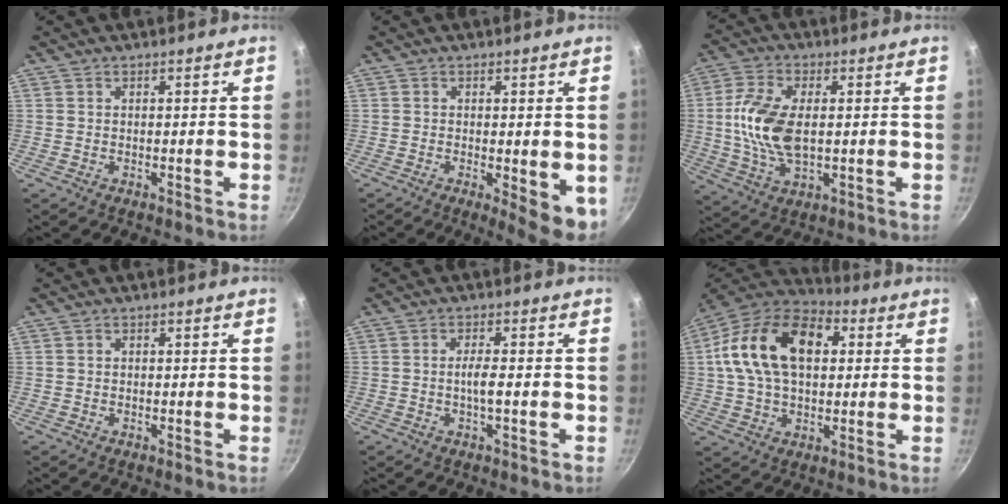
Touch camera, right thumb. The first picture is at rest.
{"total": 7.5, "force": [-1.5, 2.3, 6.9], "torque": [-0.074, -0.006, -0.013]}
{"total": 12.2, "force": [0.5, 6.7, 10.2], "torque": [-0.201, 0.007, 0.007]}
{"total": 0.6, "force": [0.0, 0.5, 0.3], "torque": [-0.003, 0.004, 0.000]}
{"total": 3.0, "force": [-0.7, 0.5, 2.8], "torque": [-0.058, 0.008, -0.016]}
{"total": 20.0, "force": [3.8, 12.8, 14.9], "torque": [-0.243, 0.024, 0.048]}